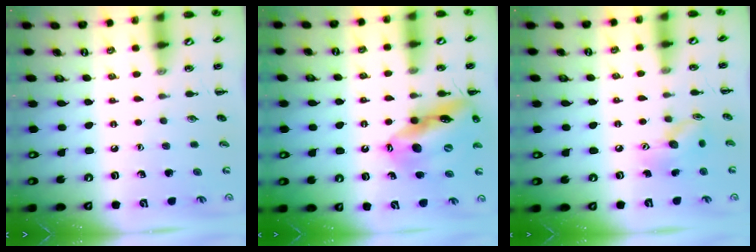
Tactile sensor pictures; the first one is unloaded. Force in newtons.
{"total": 17.5, "press": 17.1, "slide": 4.0}
{"total": 9.4, "press": 9.3, "slide": 0.7}